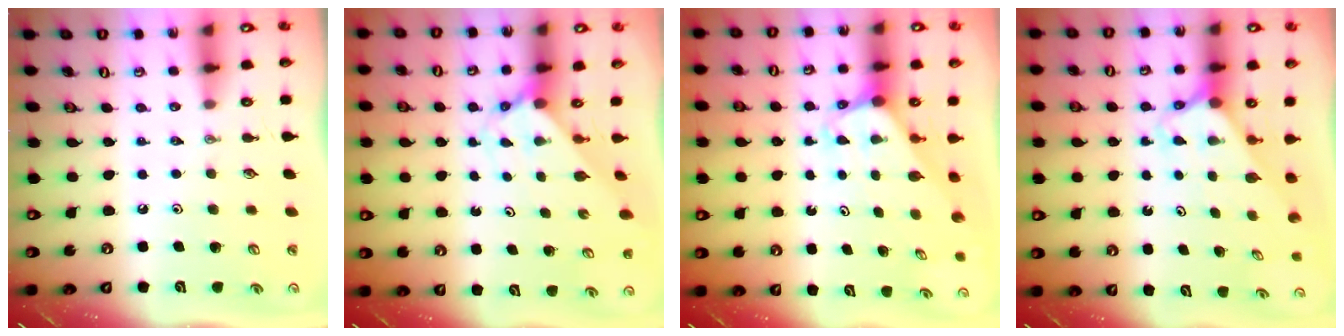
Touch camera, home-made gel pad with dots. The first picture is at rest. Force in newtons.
{"total": 2.3, "press": 2.2, "slide": 0.2}
{"total": 1.9, "press": 1.9, "slide": 0.1}
{"total": 2.4, "press": 2.4, "slide": 0.2}